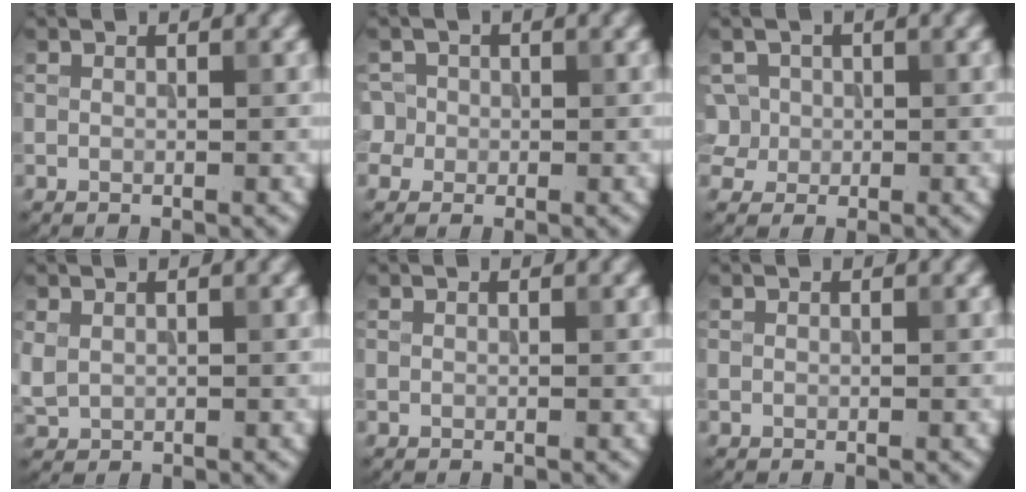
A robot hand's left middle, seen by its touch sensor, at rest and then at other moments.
{"total": 3.1, "force": [0.1, 2.9, 1.0], "torque": [-0.002, 0.025, -0.017]}
{"total": 3.3, "force": [0.2, 3.1, 1.1], "torque": [-0.022, 0.019, 0.007]}
{"total": 1.3, "force": [0.4, 1.0, 0.8], "torque": [-0.020, 0.000, 0.014]}
{"total": 0.0}
{"total": 0.0}